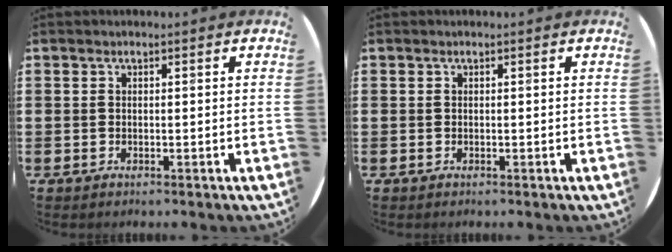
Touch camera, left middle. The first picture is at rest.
{"total": 0.0}